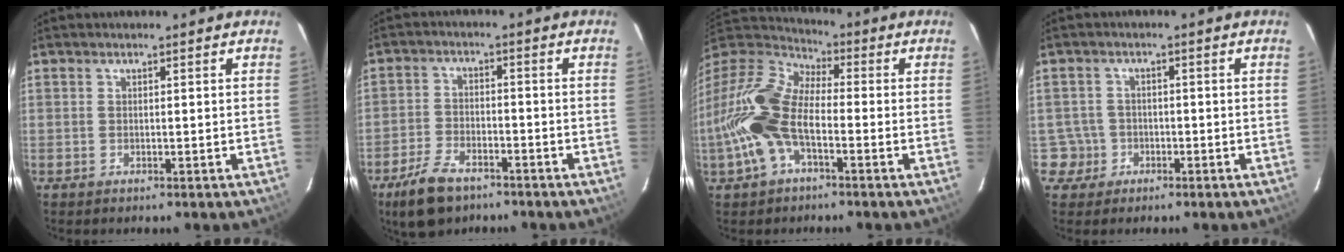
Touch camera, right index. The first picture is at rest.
{"total": 8.7, "force": [-6.2, 4.4, 4.4], "torque": [-0.121, -0.001, -0.112]}
{"total": 18.0, "force": [-4.9, 9.2, 14.7], "torque": [-0.305, -0.004, -0.107]}
{"total": 4.0, "force": [-1.3, 3.7, -0.4], "torque": [0.006, 0.021, -0.022]}